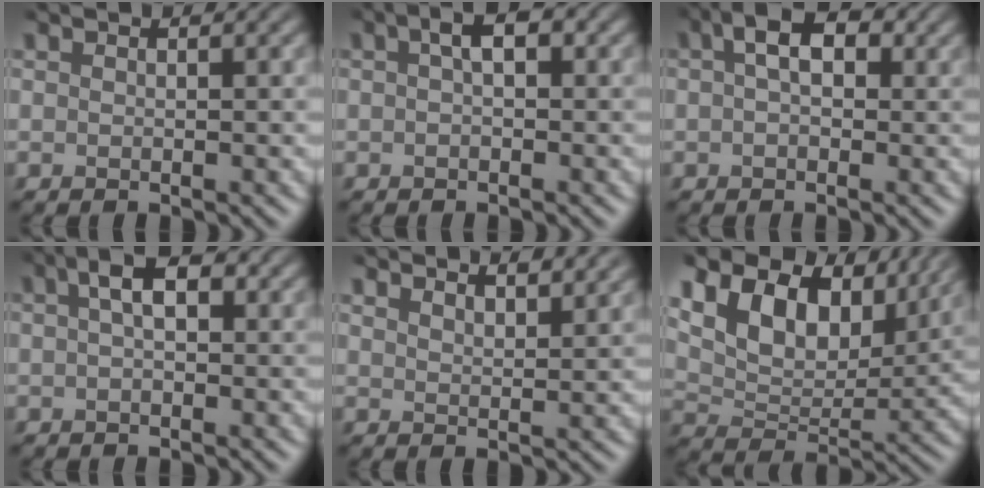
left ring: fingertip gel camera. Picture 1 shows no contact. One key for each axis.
{"total": 1.7, "fx": 0.3, "fy": 0.7, "fz": 1.5, "tx": -0.019, "ty": 0.008, "tz": 0.000}
{"total": 3.7, "fx": 1.1, "fy": 2.0, "fz": 2.9, "tx": -0.036, "ty": 0.012, "tz": 0.006}
{"total": 2.8, "fx": 0.7, "fy": 1.3, "fz": 2.4, "tx": -0.033, "ty": 0.009, "tz": 0.004}
{"total": 4.0, "fx": 3.6, "fy": 0.8, "fz": 1.5, "tx": -0.013, "ty": 0.010, "tz": 0.038}
{"total": 10.8, "fx": 6.2, "fy": 6.2, "fz": 6.3, "tx": -0.125, "ty": 0.019, "tz": 0.100}